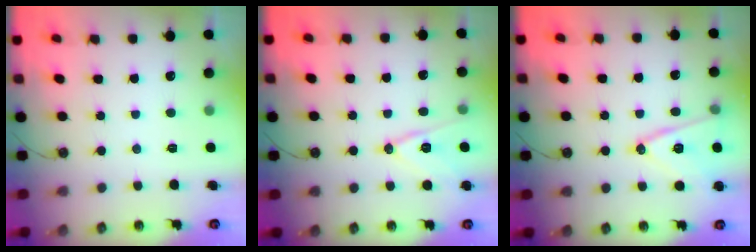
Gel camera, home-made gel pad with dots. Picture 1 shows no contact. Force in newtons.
{"total": 11.8, "press": 11.3, "slide": 3.4}
{"total": 13.8, "press": 13.3, "slide": 3.4}